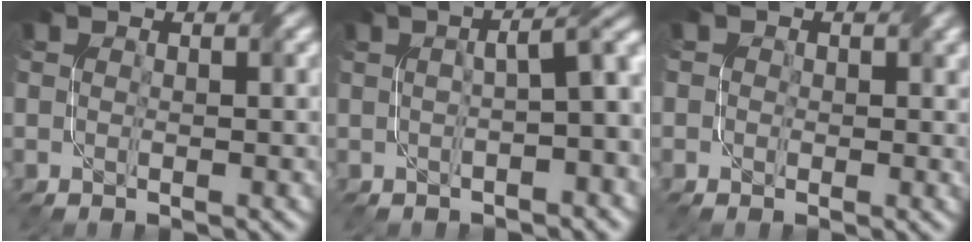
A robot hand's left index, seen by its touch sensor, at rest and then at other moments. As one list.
[{"total": 5.9, "force": [0.5, 1.7, 5.7], "torque": [-0.054, 0.023, 0.011]}, {"total": 1.5, "force": [0.5, 1.4, 0.4], "torque": [-0.003, -0.001, 0.006]}]